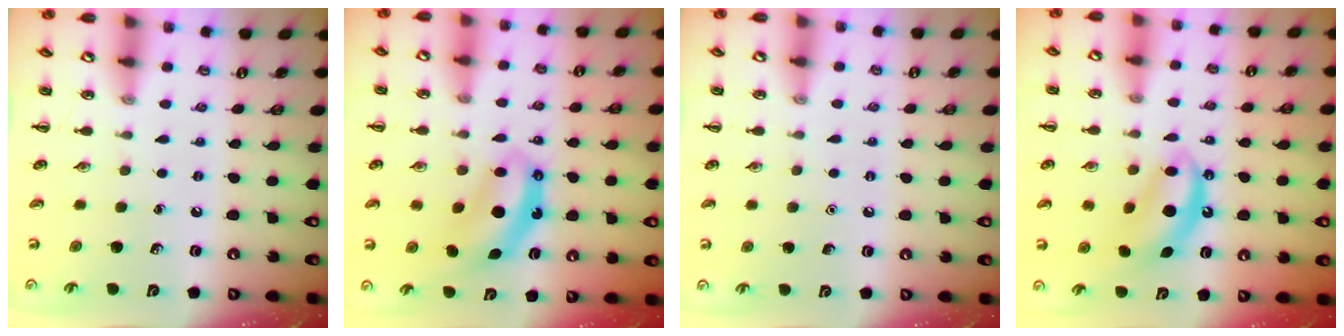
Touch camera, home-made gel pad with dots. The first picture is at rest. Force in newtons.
{"total": 7.1, "press": 7.1, "slide": 0.6}
{"total": 1.5, "press": 1.5, "slide": 0.1}
{"total": 6.8, "press": 6.7, "slide": 1.1}